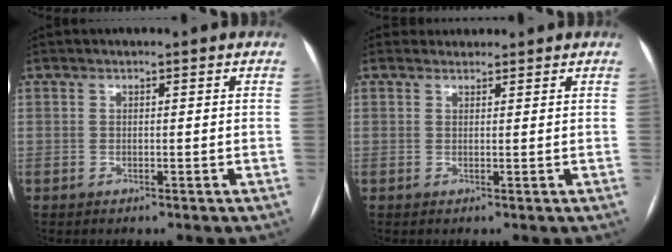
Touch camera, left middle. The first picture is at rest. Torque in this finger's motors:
{"motor_torque": [0.19, -0.25, -0.05, 0.00]}